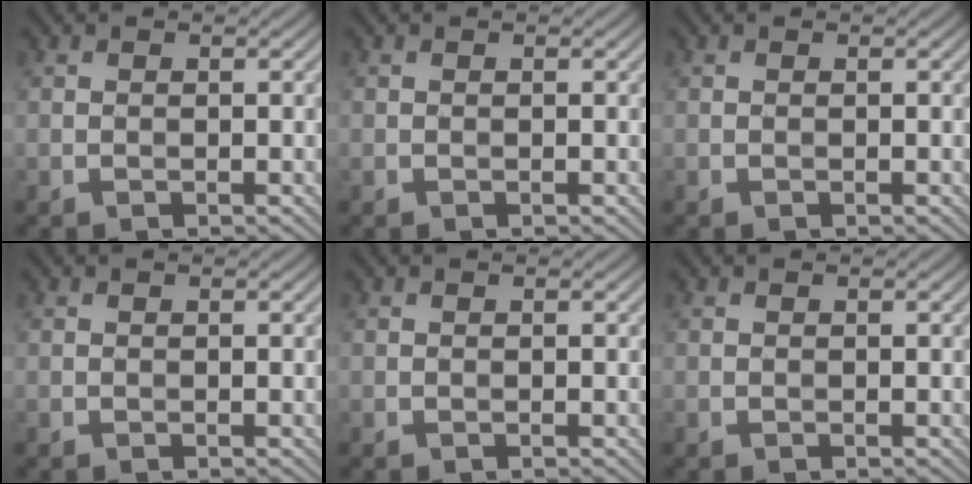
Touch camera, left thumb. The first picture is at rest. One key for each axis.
{"total": 0.0}
{"total": 0.0}
{"total": 0.0}
{"total": 0.0}
{"total": 0.0}